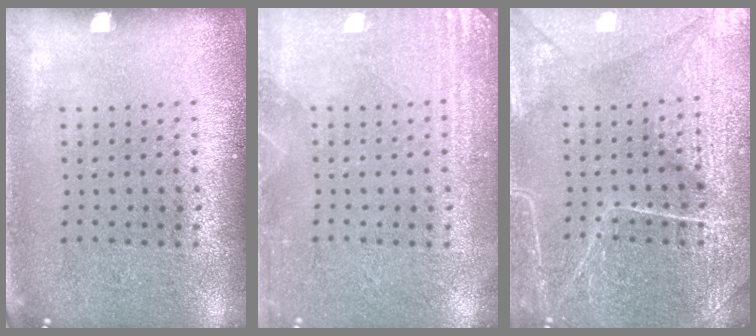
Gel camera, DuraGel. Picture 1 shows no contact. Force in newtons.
{"total": 2.9, "press": 2.9, "slide": 0.5}
{"total": 4.1, "press": 4.1, "slide": 0.7}